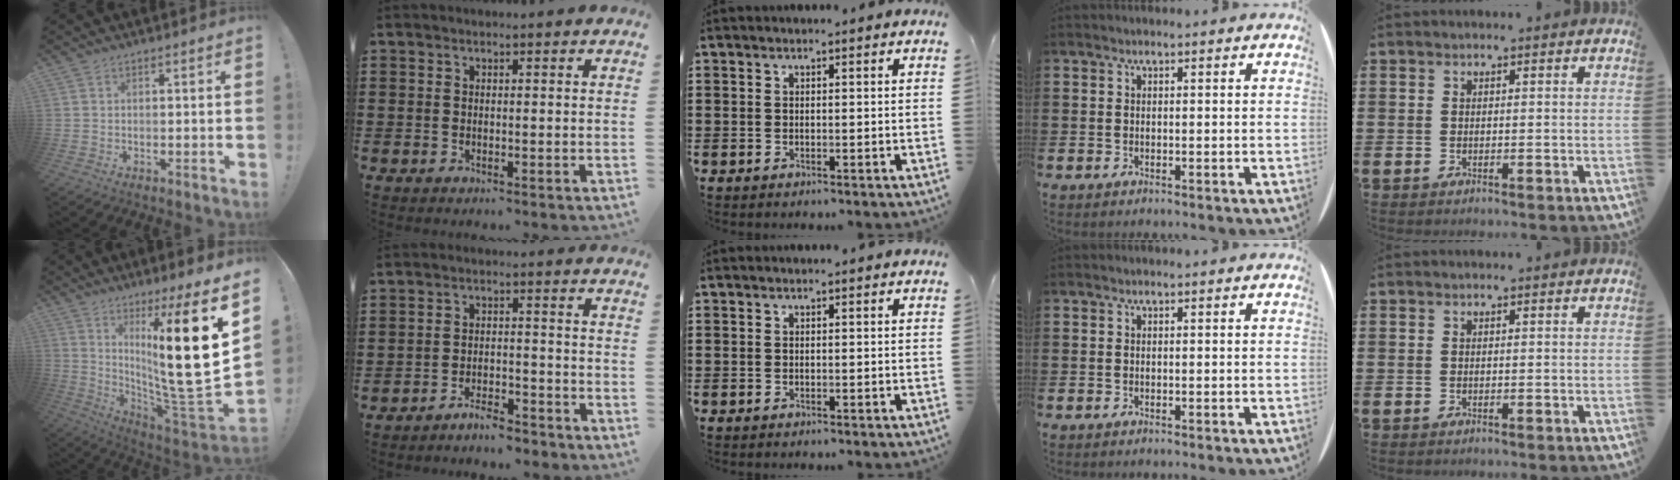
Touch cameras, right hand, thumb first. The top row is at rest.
{"thumb": {"total": 24.8, "force": [5.0, 3.0, 24.1], "torque": [-0.393, -0.054, 0.075]}, "index": {"total": 3.9, "force": [-3.8, 0.5, 0.7], "torque": [-0.015, 0.007, -0.077]}}